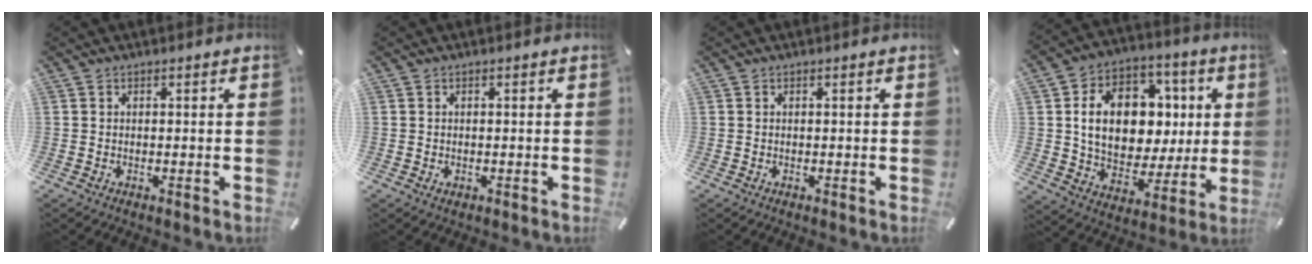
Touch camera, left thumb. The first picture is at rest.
{"total": 0.5, "force": [-0.1, 0.5, 0.2], "torque": [-0.004, 0.003, -0.003]}
{"total": 0.0}
{"total": 17.8, "force": [3.0, 13.7, 11.0], "torque": [-0.187, -0.004, 0.066]}